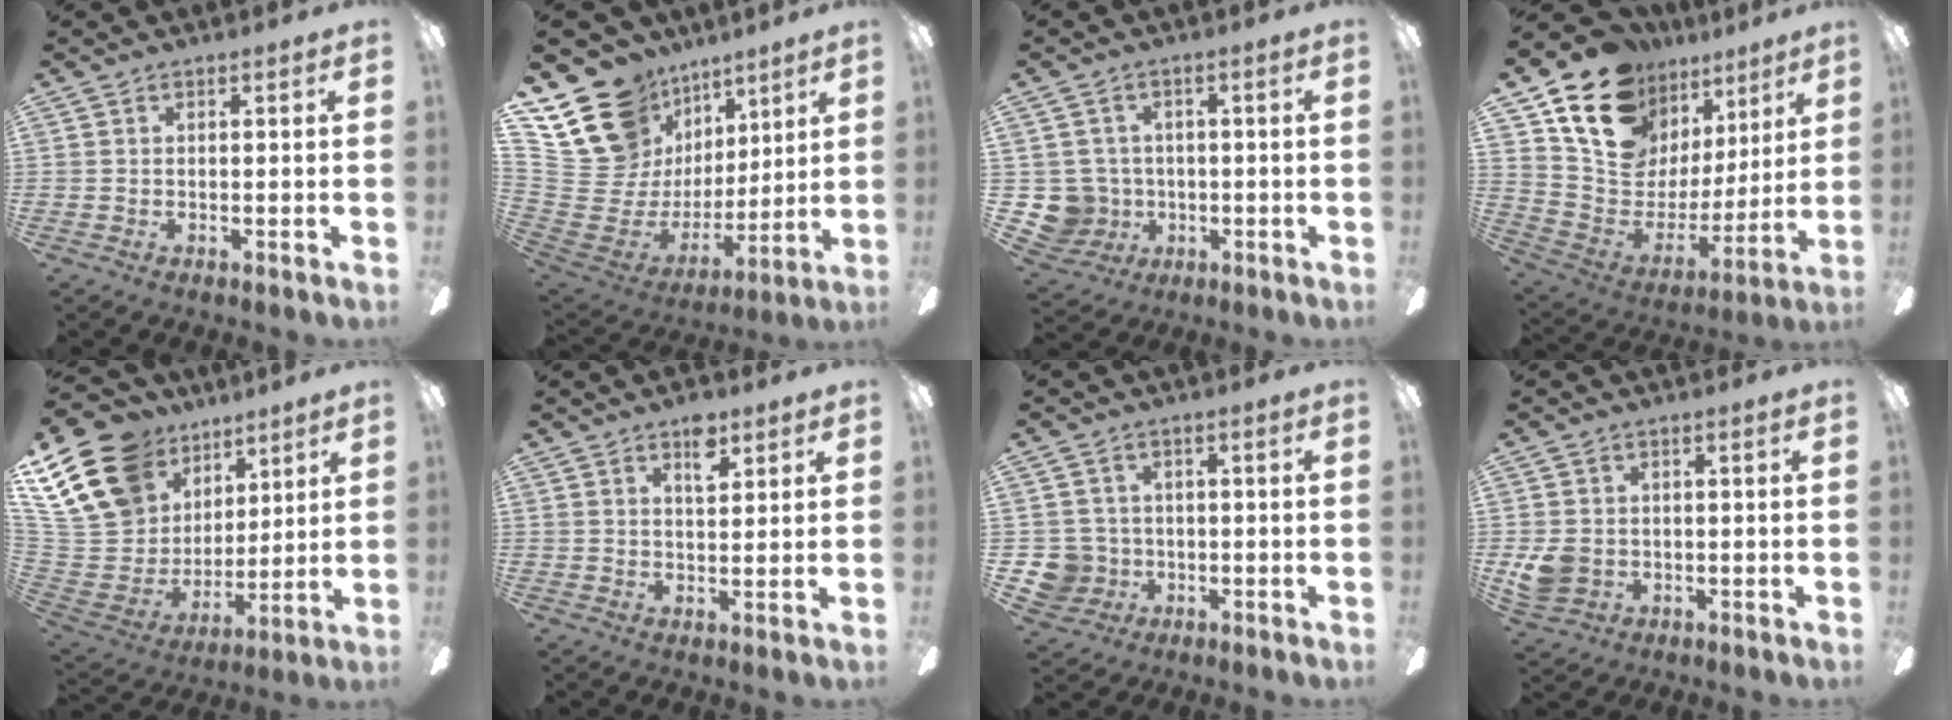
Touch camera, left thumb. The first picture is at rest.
{"total": 18.3, "force": [9.4, 14.2, 6.6], "torque": [-0.155, -0.069, 0.198]}
{"total": 6.6, "force": [0.2, 6.6, 0.7], "torque": [-0.054, -0.005, 0.010]}
{"total": 17.3, "force": [12.5, 10.4, 6.0], "torque": [-0.126, -0.085, 0.230]}
{"total": 23.2, "force": [12.6, 16.3, 10.5], "torque": [-0.241, -0.071, 0.253]}
{"total": 5.9, "force": [3.7, 2.7, 3.6], "torque": [-0.038, -0.017, 0.060]}
{"total": 6.2, "force": [-0.5, 6.1, 1.0], "torque": [-0.045, 0.005, -0.005]}
{"total": 5.6, "force": [-0.2, 4.9, 2.6], "torque": [-0.046, 0.005, -0.002]}